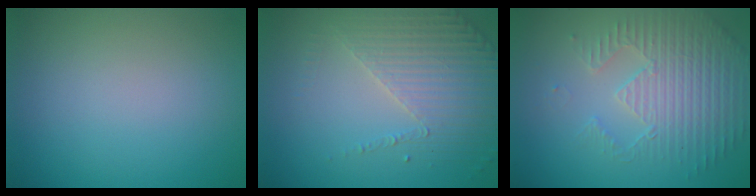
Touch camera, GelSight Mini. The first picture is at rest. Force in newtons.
{"total": 4.5, "press": 3.4, "slide": 2.9}
{"total": 3.9, "press": 3.8, "slide": 0.8}